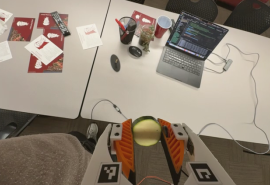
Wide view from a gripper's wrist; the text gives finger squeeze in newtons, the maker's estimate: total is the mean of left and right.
{"total": 11.7, "left": 11.7, "right": 11.8}